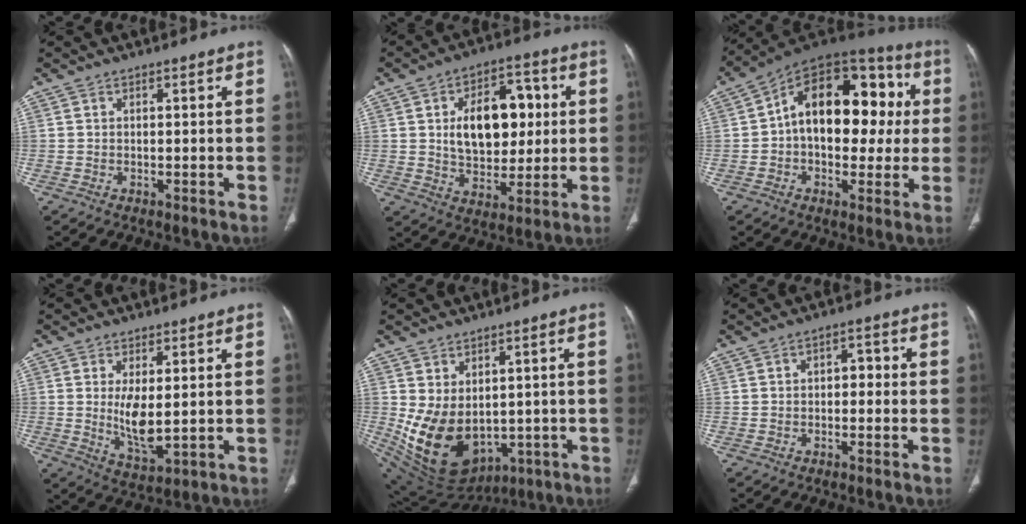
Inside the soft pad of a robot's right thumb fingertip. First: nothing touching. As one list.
[{"total": 16.3, "force": [2.5, 10.3, 12.4], "torque": [-0.141, 0.010, 0.043]}, {"total": 22.3, "force": [2.3, 13.7, 17.4], "torque": [-0.218, 0.041, 0.025]}, {"total": 7.2, "force": [0.6, 2.8, 6.6], "torque": [-0.120, -0.024, 0.024]}, {"total": 14.4, "force": [-0.9, 10.2, 10.1], "torque": [-0.167, -0.014, 0.026]}, {"total": 3.0, "force": [-0.2, 2.0, 2.2], "torque": [-0.016, 0.013, -0.011]}]